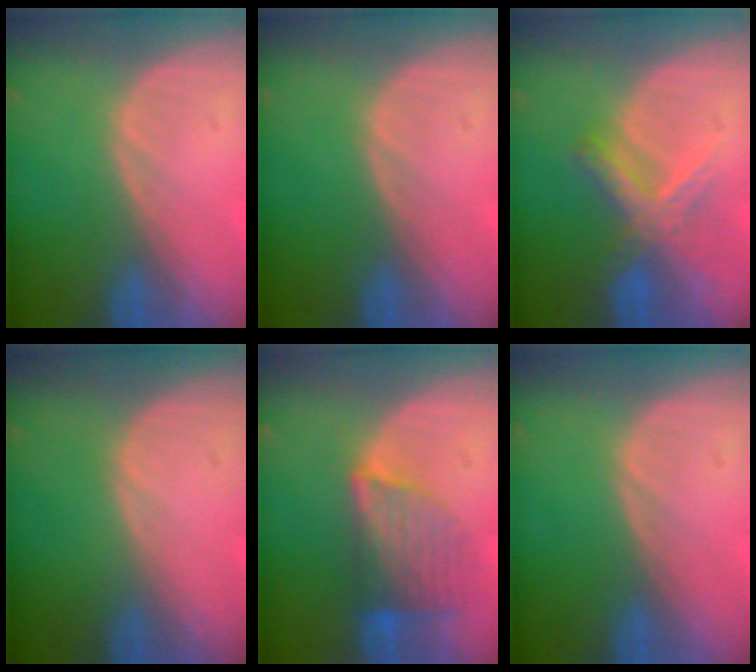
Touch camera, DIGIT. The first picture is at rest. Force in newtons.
{"total": 0.0}
{"total": 6.0, "press": 5.9, "slide": 1.1}
{"total": 0.0}
{"total": 6.9, "press": 6.5, "slide": 2.2}
{"total": 0.0}